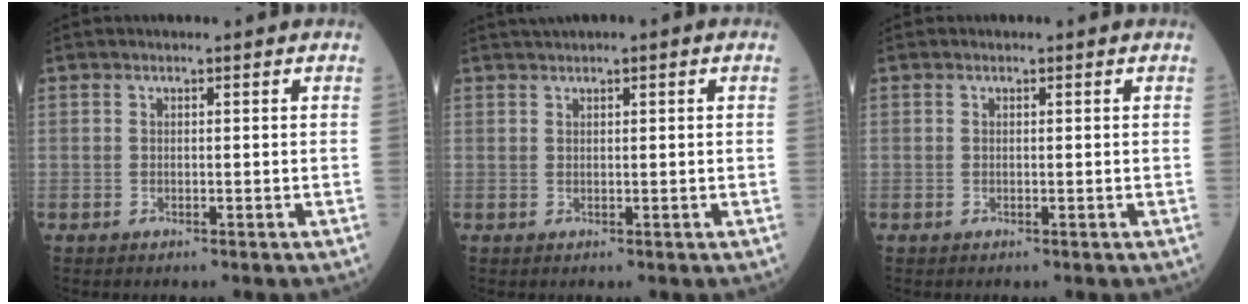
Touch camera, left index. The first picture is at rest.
{"total": 2.0, "force": [1.3, 0.1, 1.6], "torque": [-0.033, 0.018, 0.024]}
{"total": 0.0}